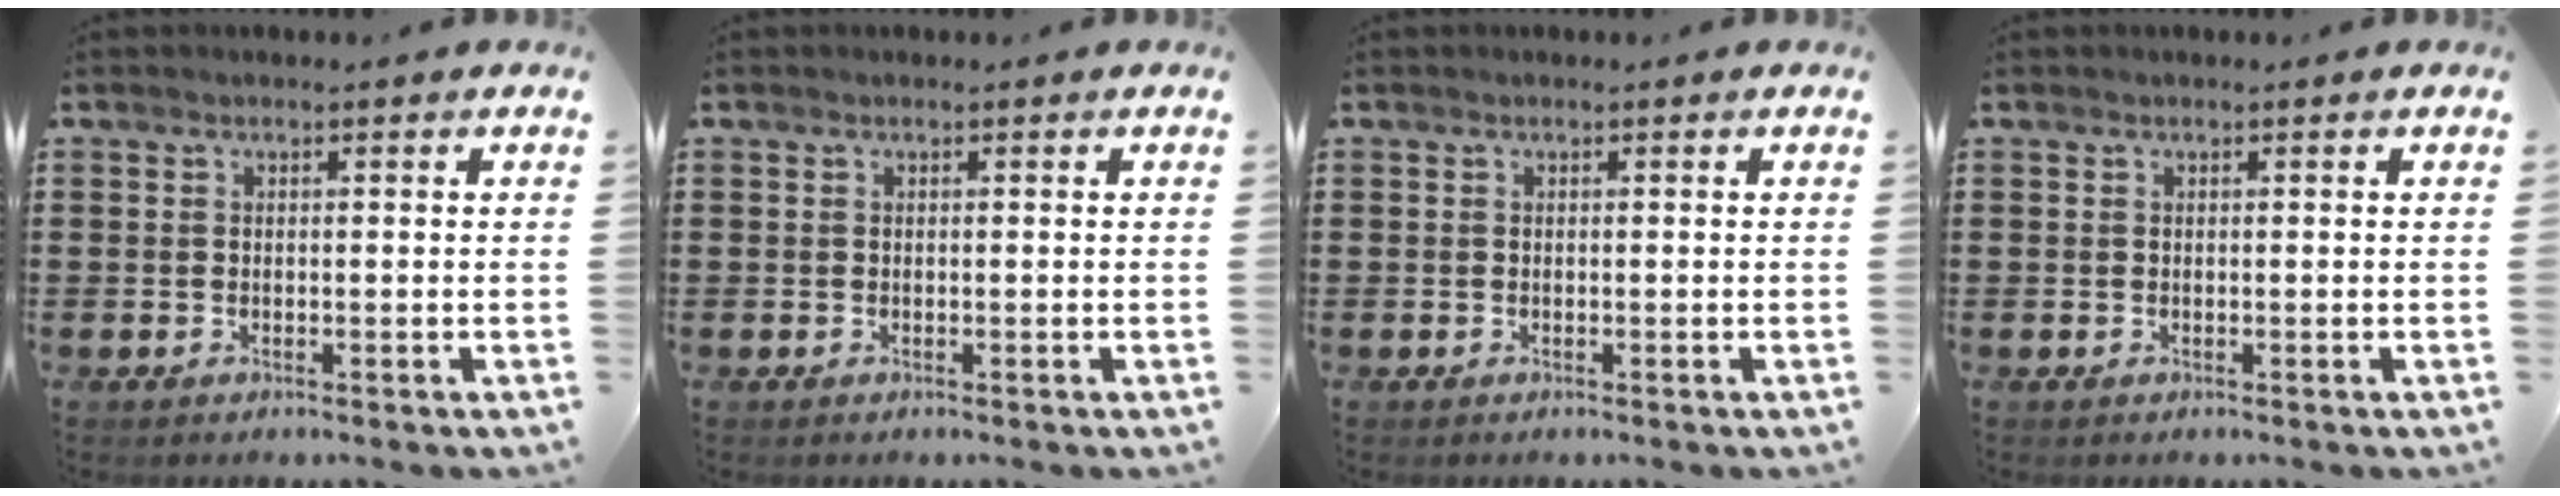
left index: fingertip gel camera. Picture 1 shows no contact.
{"total": 0.0}
{"total": 0.0}
{"total": 0.0}